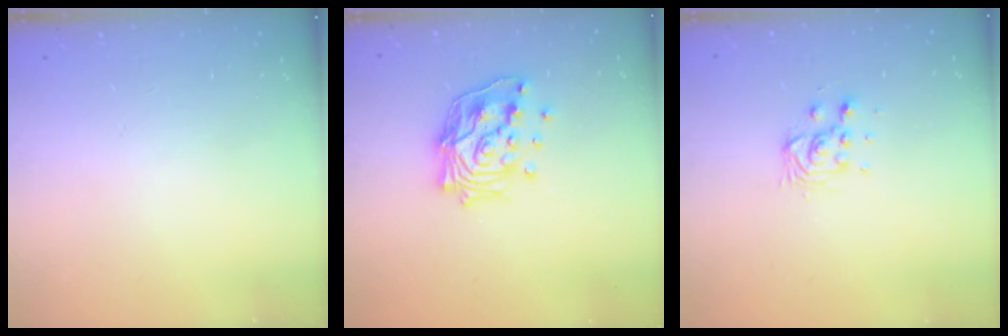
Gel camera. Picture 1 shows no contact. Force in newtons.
{"total": 16.0, "press": 15.8, "slide": 2.3}
{"total": 4.8, "press": 4.8, "slide": 0.9}